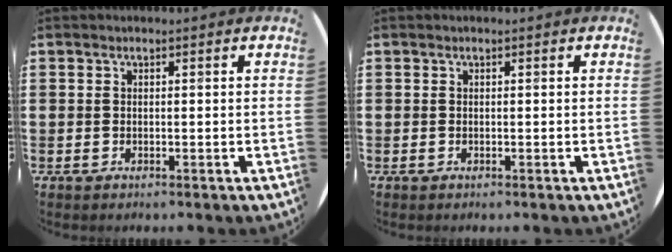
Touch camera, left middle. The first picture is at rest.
{"total": 0.0}